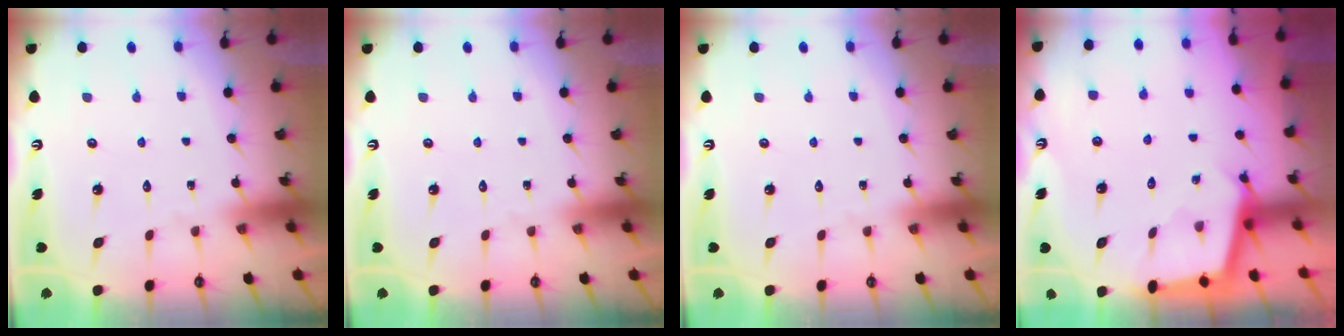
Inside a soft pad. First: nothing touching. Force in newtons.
{"total": 0.0}
{"total": 0.0}
{"total": 2.5, "press": 2.5, "slide": 0.2}